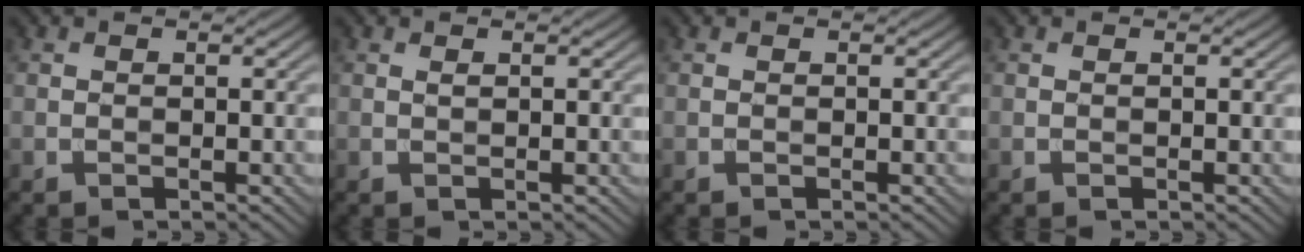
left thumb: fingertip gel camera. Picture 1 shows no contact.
{"total": 0.5, "force": [0.3, 0.1, 0.4], "torque": [-0.009, 0.000, 0.005]}
{"total": 0.0}
{"total": 0.0}